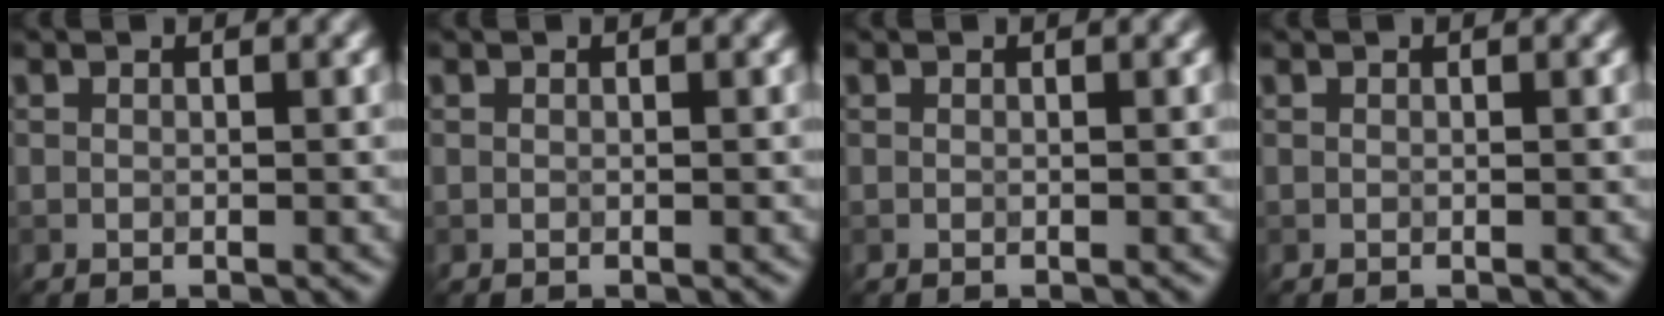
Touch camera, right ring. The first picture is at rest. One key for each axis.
{"total": 0.0}
{"total": 0.0}
{"total": 0.0}